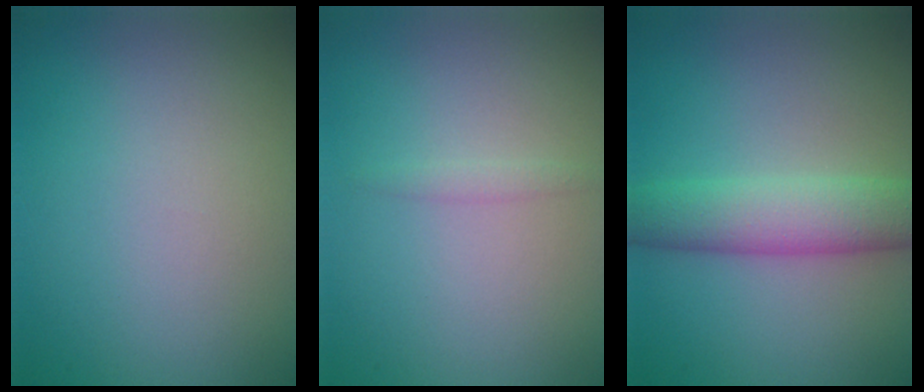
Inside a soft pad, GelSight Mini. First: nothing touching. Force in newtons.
{"total": 0.7, "press": 0.7, "slide": 0.1}
{"total": 5.3, "press": 5.3, "slide": 0.2}